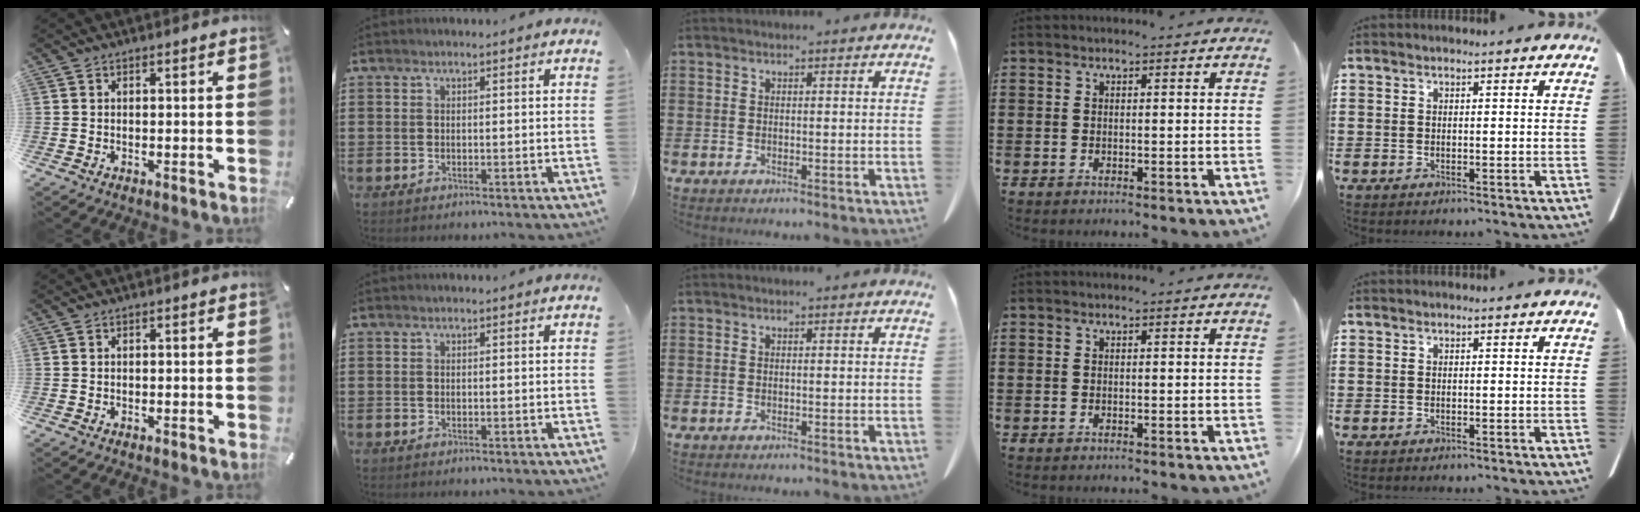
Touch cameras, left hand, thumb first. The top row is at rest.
{}